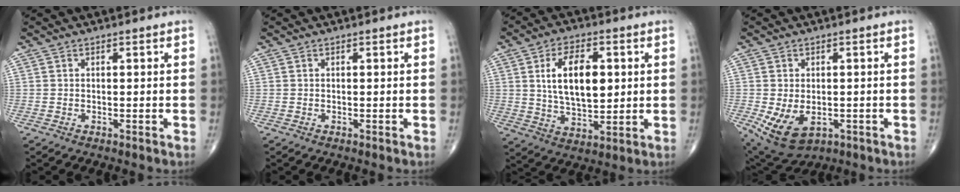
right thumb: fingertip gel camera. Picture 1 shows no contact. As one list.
[{"total": 0.0}, {"total": 12.9, "force": [2.4, 6.9, 10.6], "torque": [-0.164, -0.009, 0.047]}, {"total": 9.0, "force": [-2.4, 5.7, 6.5], "torque": [-0.110, -0.005, -0.023]}]